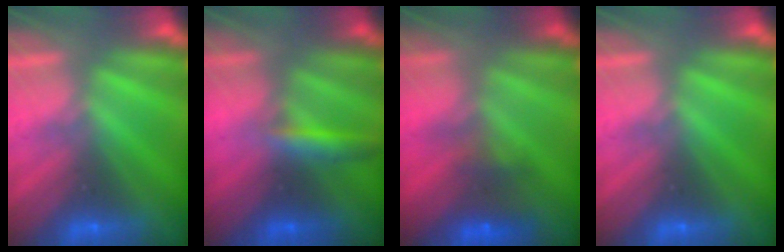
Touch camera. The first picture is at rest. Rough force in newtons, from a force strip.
{"total": 2.9}
{"total": 4.7}
{"total": 0.0}